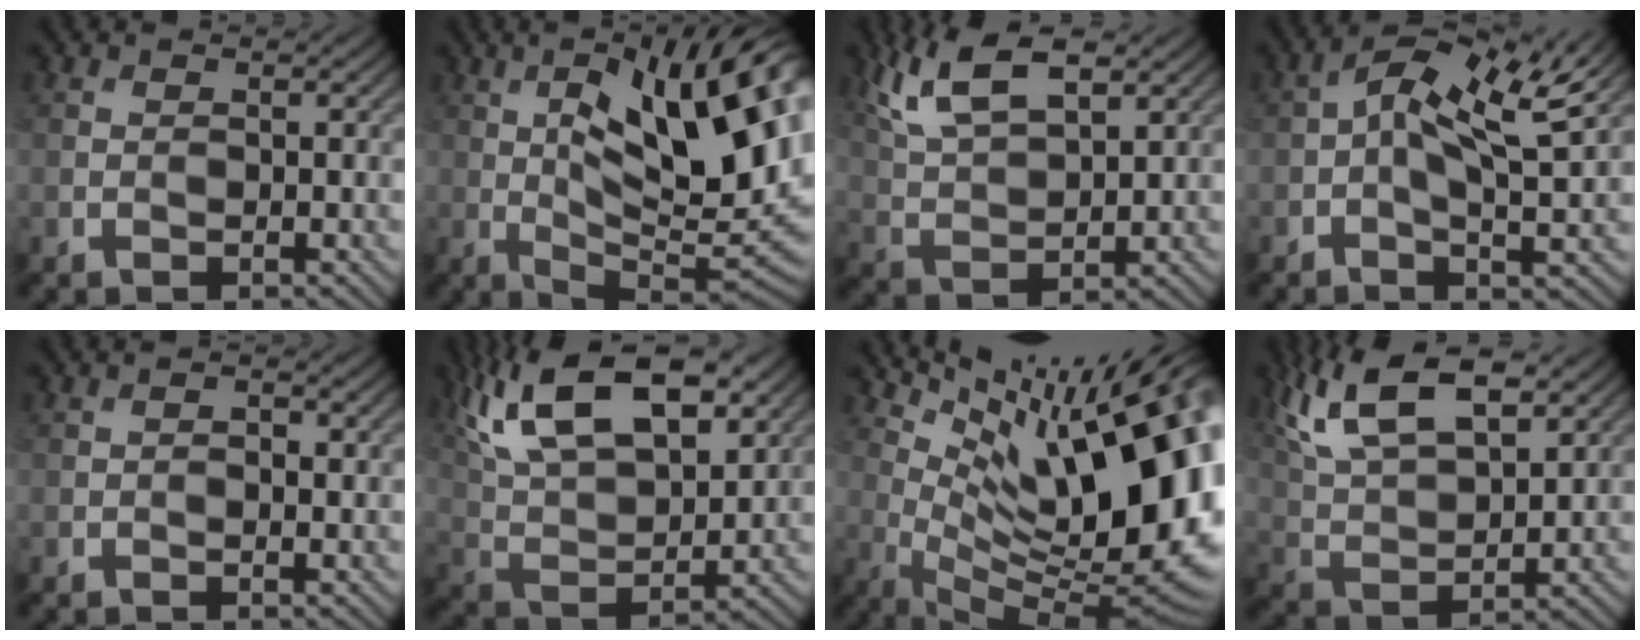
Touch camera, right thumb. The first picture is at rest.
{"total": 18.6, "force": [4.1, 6.9, 16.8], "torque": [-0.250, 0.022, 0.069]}
{"total": 10.1, "force": [5.9, 3.9, 7.2], "torque": [-0.168, 0.010, 0.121]}
{"total": 9.0, "force": [2.2, 3.6, 7.9], "torque": [-0.146, 0.007, 0.032]}
{"total": 1.2, "force": [0.0, 0.5, 1.1], "torque": [-0.014, 0.000, -0.002]}
{"total": 16.1, "force": [8.8, 7.4, 11.2], "torque": [-0.233, 0.019, 0.142]}
{"total": 19.4, "force": [5.8, 7.0, 17.1], "torque": [-0.235, 0.010, 0.109]}
{"total": 13.0, "force": [7.7, 5.4, 9.0], "torque": [-0.202, 0.016, 0.139]}